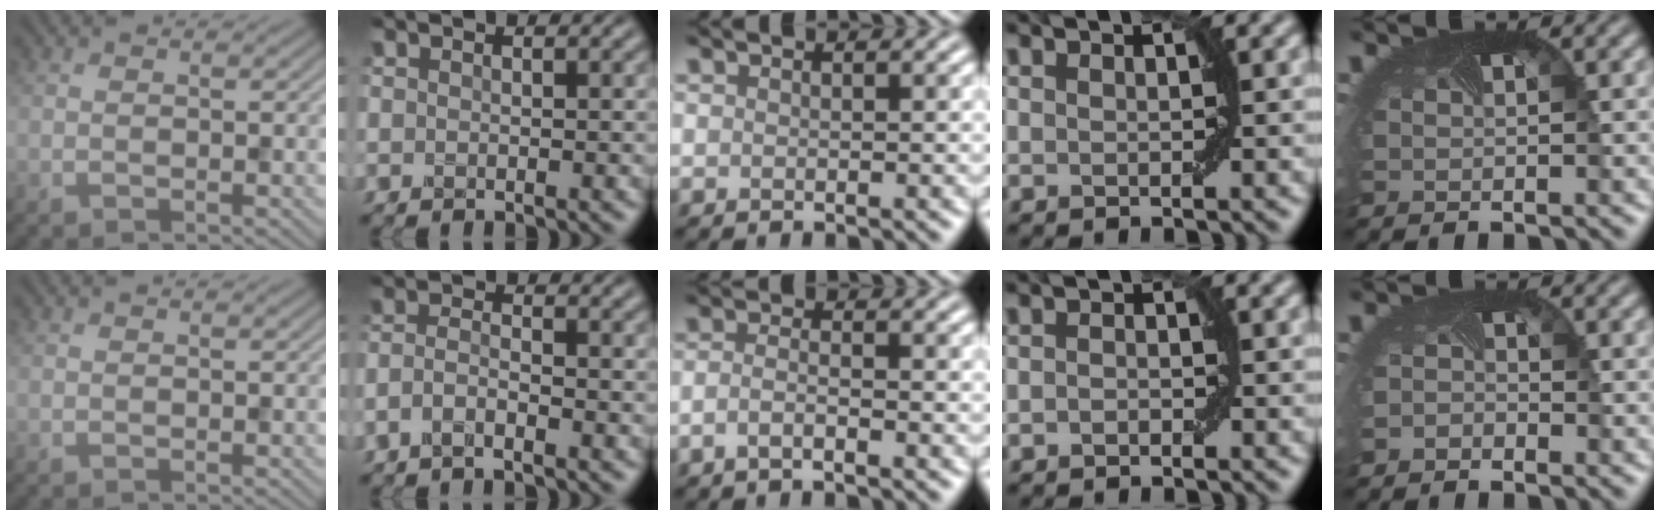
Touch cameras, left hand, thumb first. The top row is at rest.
{"index": {"total": 1.6, "force": [-1.2, 0.3, 1.1], "torque": [-0.025, 0.006, -0.031]}, "middle": {"total": 1.7, "force": [-0.9, 0.5, 1.3], "torque": [-0.026, 0.000, -0.022]}, "ring": {"total": 0.7, "force": [-0.4, 0.4, 0.5], "torque": [-0.008, 0.002, -0.006]}, "little": {"total": 1.0, "force": [-0.8, -0.2, -0.5], "torque": [-0.002, -0.009, -0.018]}}